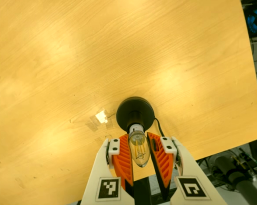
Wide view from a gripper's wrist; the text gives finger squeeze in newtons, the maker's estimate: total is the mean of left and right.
{"total": 13.1, "left": 13.3, "right": 13.0}